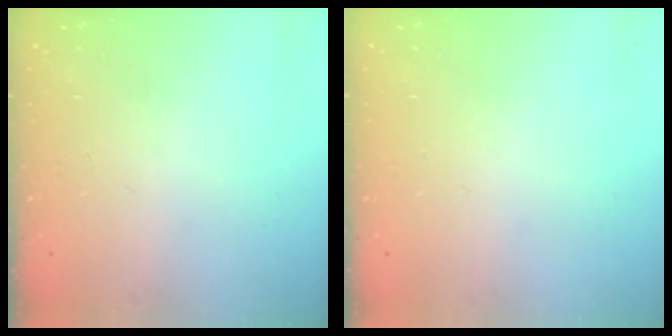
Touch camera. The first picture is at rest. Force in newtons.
{"total": 0.0}